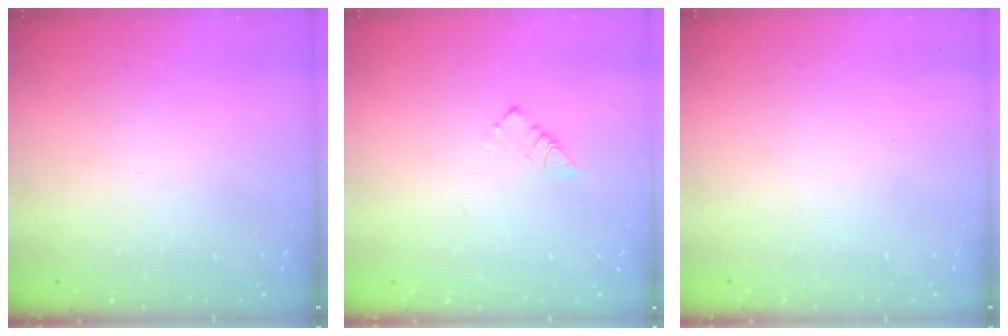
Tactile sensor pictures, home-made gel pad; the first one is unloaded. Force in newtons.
{"total": 2.8, "press": 2.8, "slide": 0.3}
{"total": 1.7, "press": 1.6, "slide": 0.1}